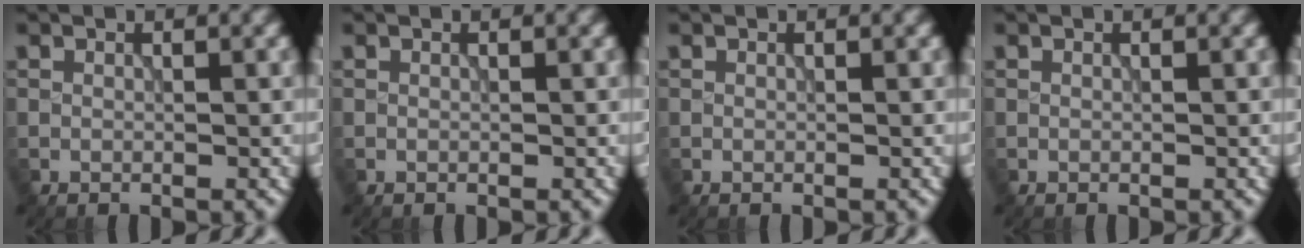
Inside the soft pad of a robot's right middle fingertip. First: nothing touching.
{"total": 0.0}
{"total": 0.0}
{"total": 0.0}